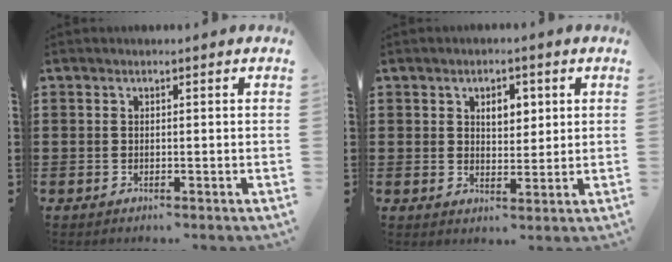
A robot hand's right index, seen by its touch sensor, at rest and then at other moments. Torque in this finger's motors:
{"motor_torque": [0.09, -0.01, 0.11, 0.06]}